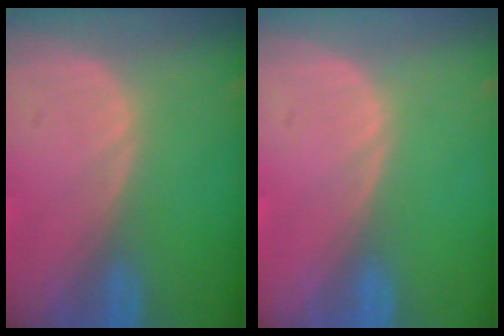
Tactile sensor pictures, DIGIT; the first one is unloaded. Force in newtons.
{"total": 0.0}